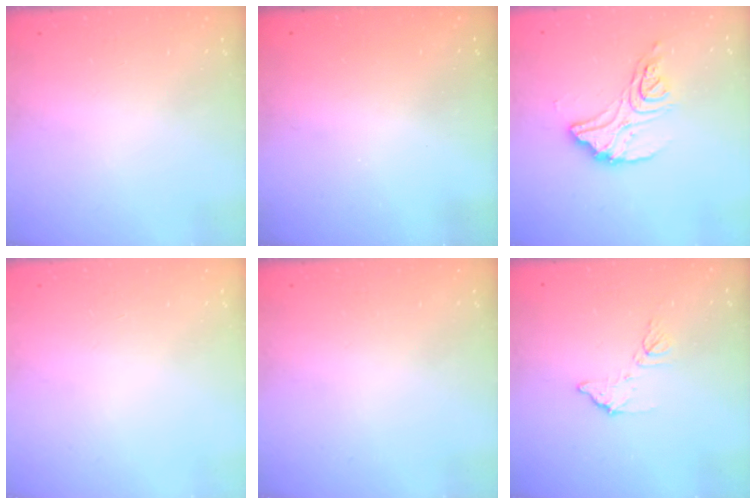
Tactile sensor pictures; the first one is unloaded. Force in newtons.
{"total": 3.2, "press": 3.2, "slide": 0.1}
{"total": 14.4, "press": 14.3, "slide": 0.9}
{"total": 0.0}
{"total": 0.0}
{"total": 8.0, "press": 8.0, "slide": 0.4}